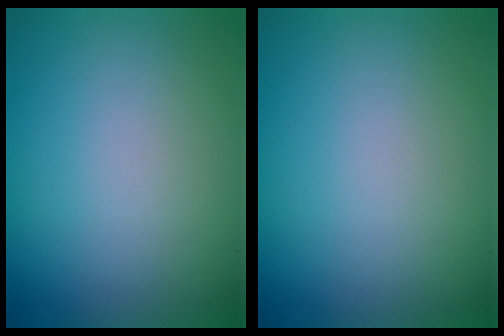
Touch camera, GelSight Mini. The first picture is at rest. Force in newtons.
{"total": 0.0}